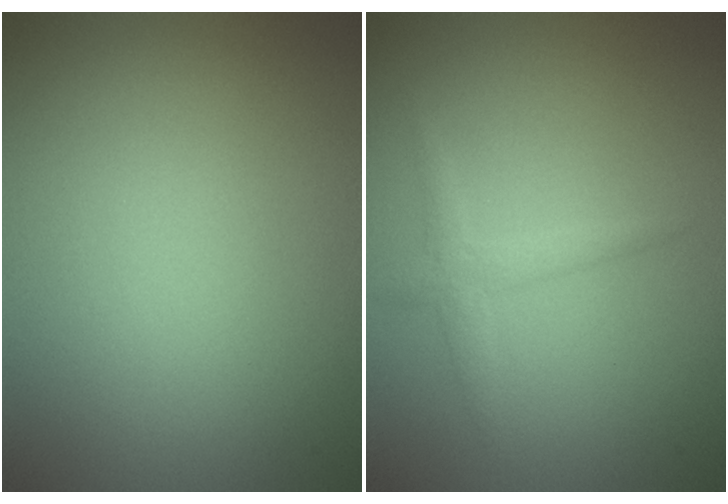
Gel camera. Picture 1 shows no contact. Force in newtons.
{"total": 1.6, "press": 1.6, "slide": 0.1}